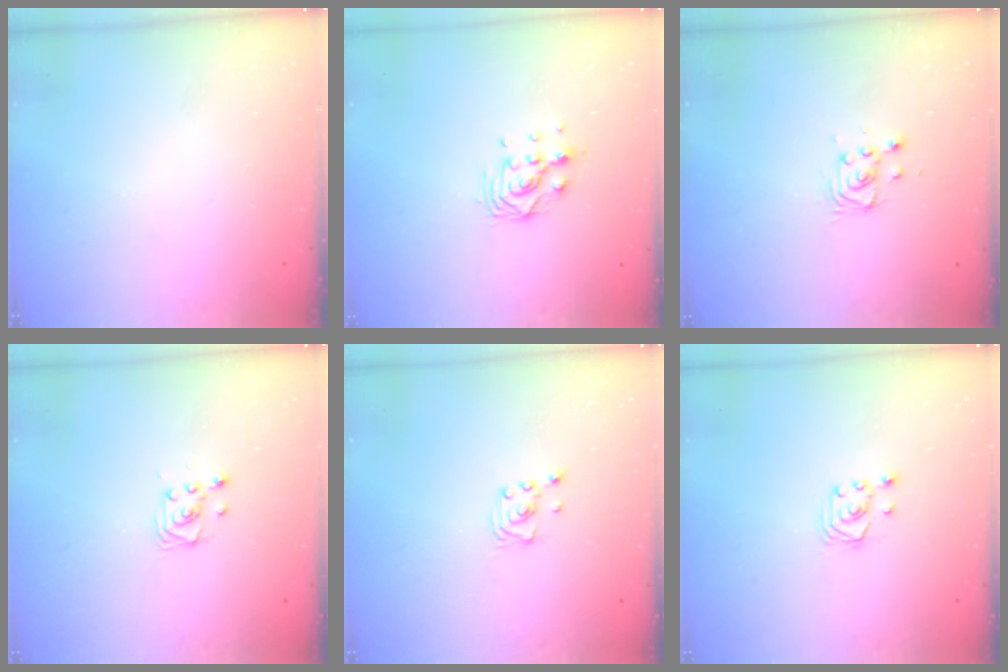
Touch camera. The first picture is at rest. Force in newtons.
{"total": 7.8, "press": 7.8, "slide": 0.7}
{"total": 3.0, "press": 3.0, "slide": 0.2}
{"total": 2.9, "press": 2.9, "slide": 0.4}
{"total": 2.3, "press": 2.3, "slide": 0.2}
{"total": 2.7, "press": 2.7, "slide": 0.3}